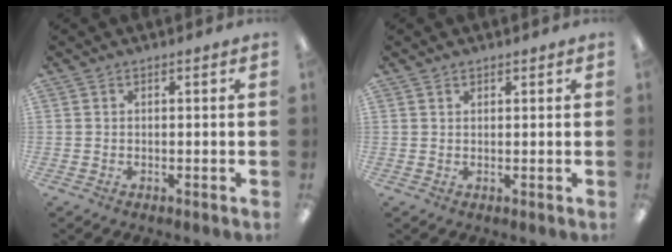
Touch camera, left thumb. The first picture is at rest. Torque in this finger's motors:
{"motor_torque": [0.08, -0.08, -0.49, 0.09, 0.00]}